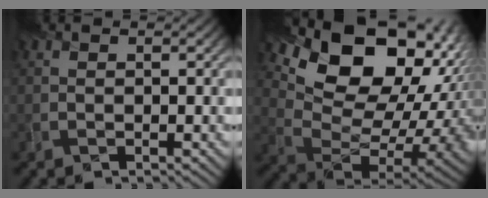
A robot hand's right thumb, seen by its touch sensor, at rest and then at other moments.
{"total": 18.5, "force": [8.3, 11.6, 11.7], "torque": [-0.177, 0.025, 0.161]}